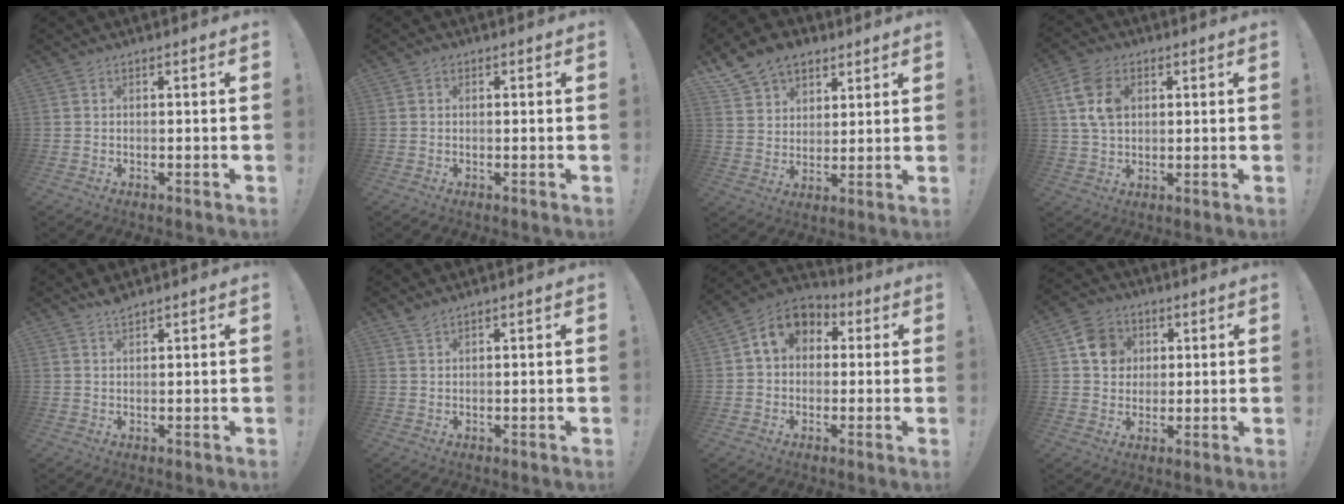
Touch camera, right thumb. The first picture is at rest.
{"total": 0.7, "force": [0.2, 0.5, 0.4], "torque": [-0.001, 0.000, 0.001]}
{"total": 11.1, "force": [7.4, 7.6, 3.2], "torque": [-0.062, -0.043, 0.147]}
{"total": 10.8, "force": [3.2, 7.4, 7.2], "torque": [-0.130, 0.000, 0.065]}
{"total": 2.4, "force": [2.2, 0.4, 0.9], "torque": [-0.004, -0.017, 0.037]}
{"total": 1.8, "force": [1.6, 0.3, 0.8], "torque": [-0.009, -0.008, 0.028]}
{"total": 9.8, "force": [2.7, 7.7, 5.5], "torque": [-0.086, 0.005, 0.057]}
{"total": 9.8, "force": [3.2, 8.7, 3.2], "torque": [-0.032, -0.014, 0.065]}